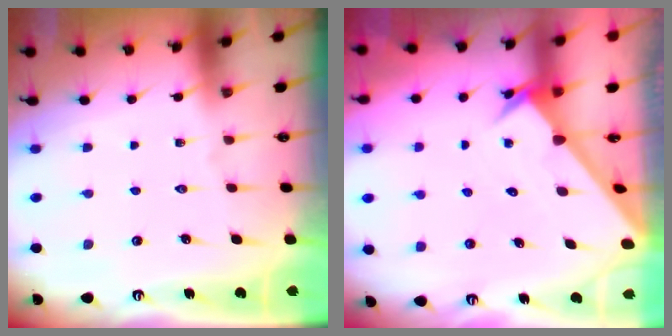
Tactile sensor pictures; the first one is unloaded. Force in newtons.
{"total": 2.9, "press": 2.9, "slide": 0.1}